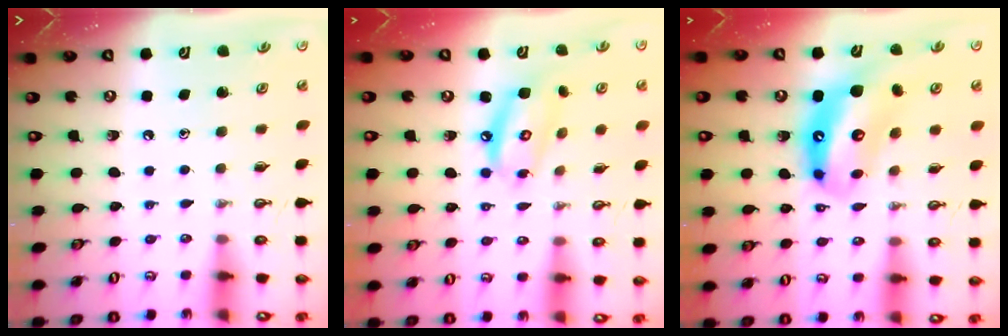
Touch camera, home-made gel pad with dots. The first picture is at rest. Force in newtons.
{"total": 9.5, "press": 9.5, "slide": 0.7}
{"total": 14.1, "press": 14.0, "slide": 1.2}